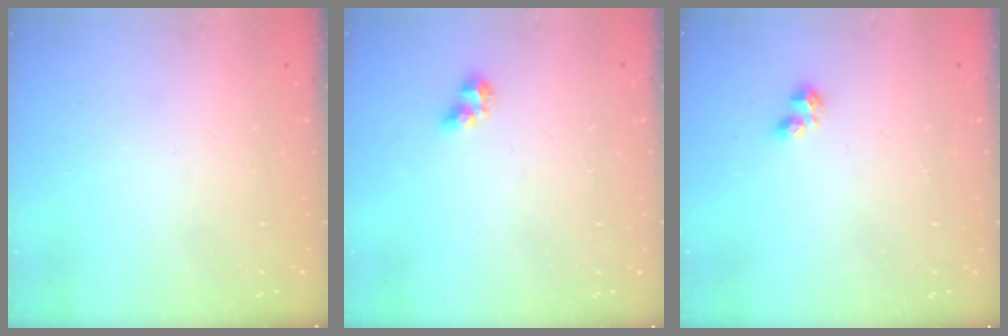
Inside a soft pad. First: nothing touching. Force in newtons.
{"total": 5.4, "press": 5.4, "slide": 0.8}
{"total": 2.9, "press": 2.8, "slide": 0.5}